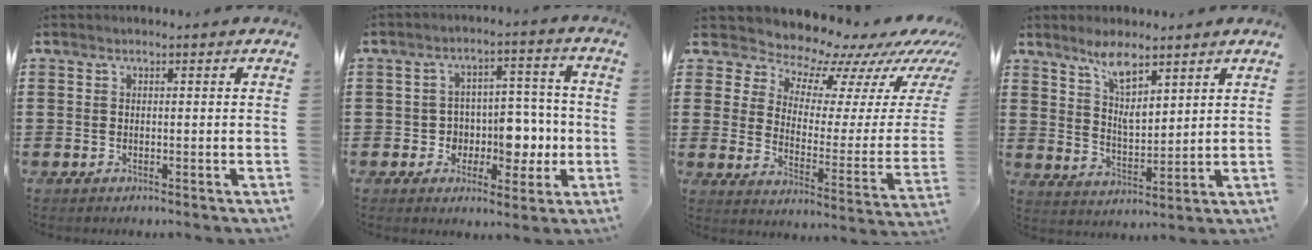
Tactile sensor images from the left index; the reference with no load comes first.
{"total": 6.9, "force": [-1.2, 5.8, 3.7], "torque": [-0.064, 0.006, -0.021]}
{"total": 6.8, "force": [5.9, 3.1, 1.3], "torque": [-0.040, -0.064, 0.094]}
{"total": 6.8, "force": [4.9, 2.2, 4.3], "torque": [-0.090, -0.009, 0.085]}